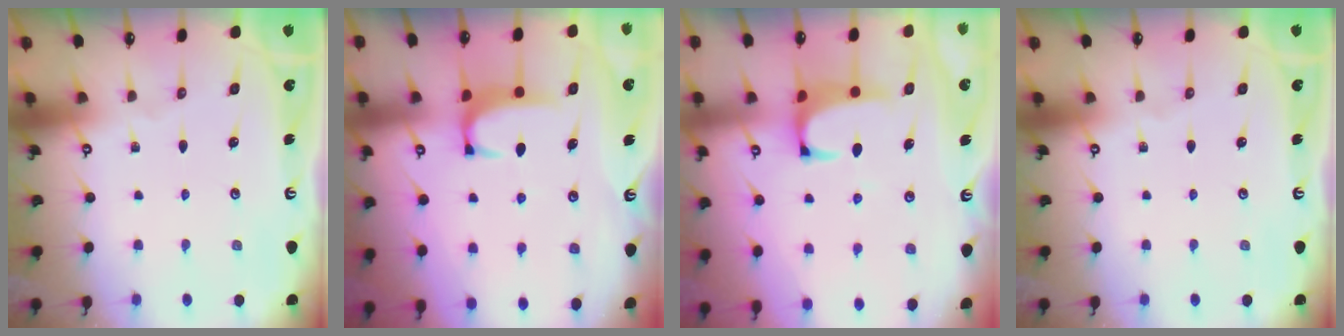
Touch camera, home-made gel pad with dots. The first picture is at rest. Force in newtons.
{"total": 1.8, "press": 1.7, "slide": 0.5}
{"total": 1.5, "press": 1.4, "slide": 0.6}
{"total": 0.0}